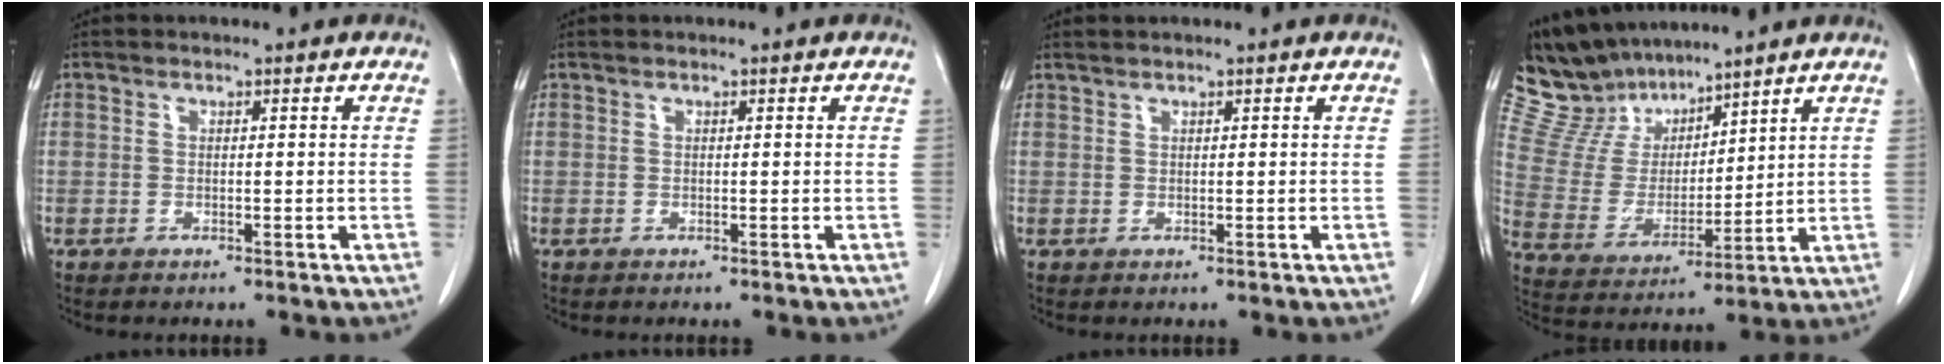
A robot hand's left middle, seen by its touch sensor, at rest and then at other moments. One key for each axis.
{"total": 0.0}
{"total": 0.6, "fx": 0.5, "fy": -0.1, "fz": 0.1, "tx": -0.006, "ty": 0.005, "tz": 0.015}
{"total": 12.3, "fx": 11.1, "fy": 4.2, "fz": 3.1, "tx": -0.083, "ty": 0.021, "tz": 0.225}